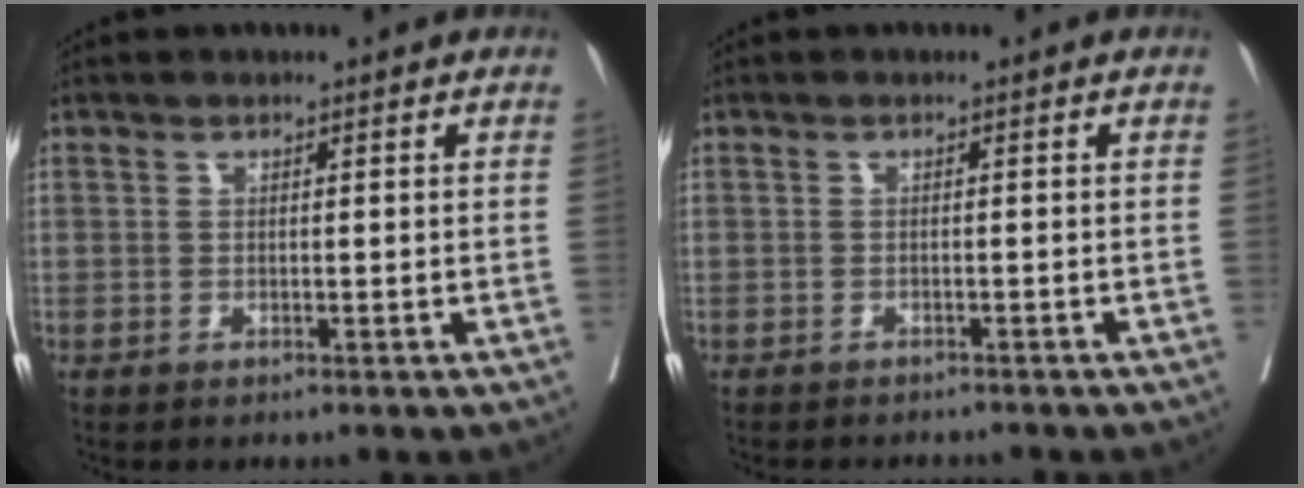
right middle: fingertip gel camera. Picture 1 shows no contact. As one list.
[{"total": 4.7, "force": [-4.4, 1.0, 1.2], "torque": [-0.015, -0.005, -0.056]}]